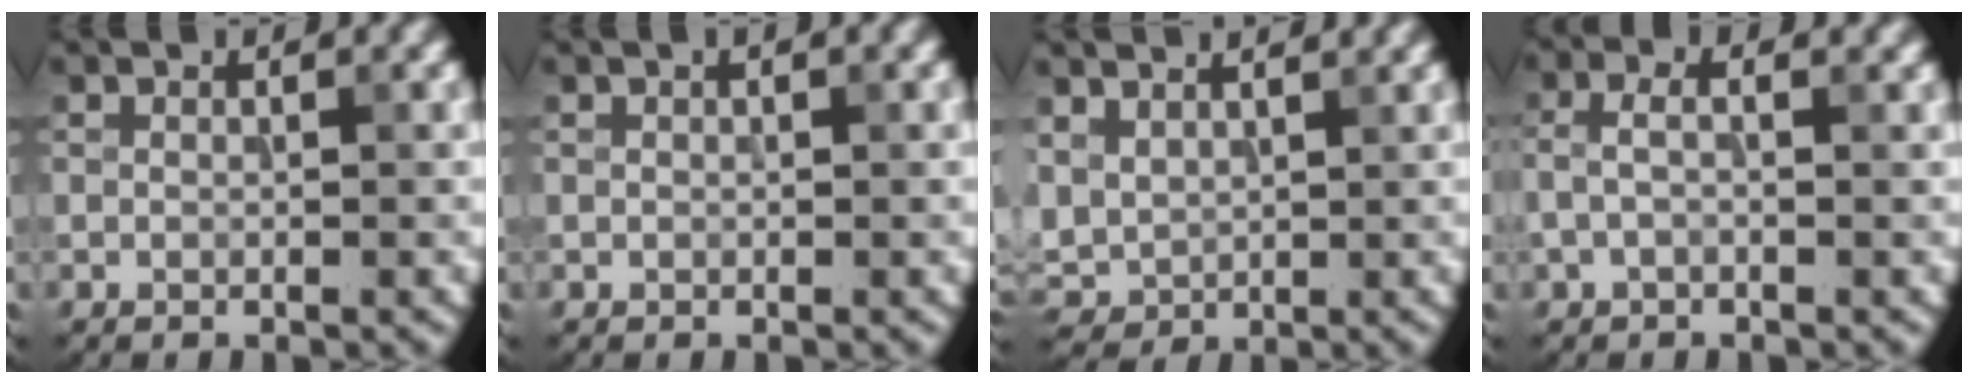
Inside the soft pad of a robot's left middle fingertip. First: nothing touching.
{"total": 0.6, "force": [0.2, 0.3, 0.5], "torque": [-0.009, 0.002, 0.002]}
{"total": 4.3, "force": [2.7, 2.6, 2.0], "torque": [-0.061, 0.010, 0.053]}
{"total": 1.9, "force": [-0.1, 0.7, 1.8], "torque": [-0.043, 0.008, -0.006]}